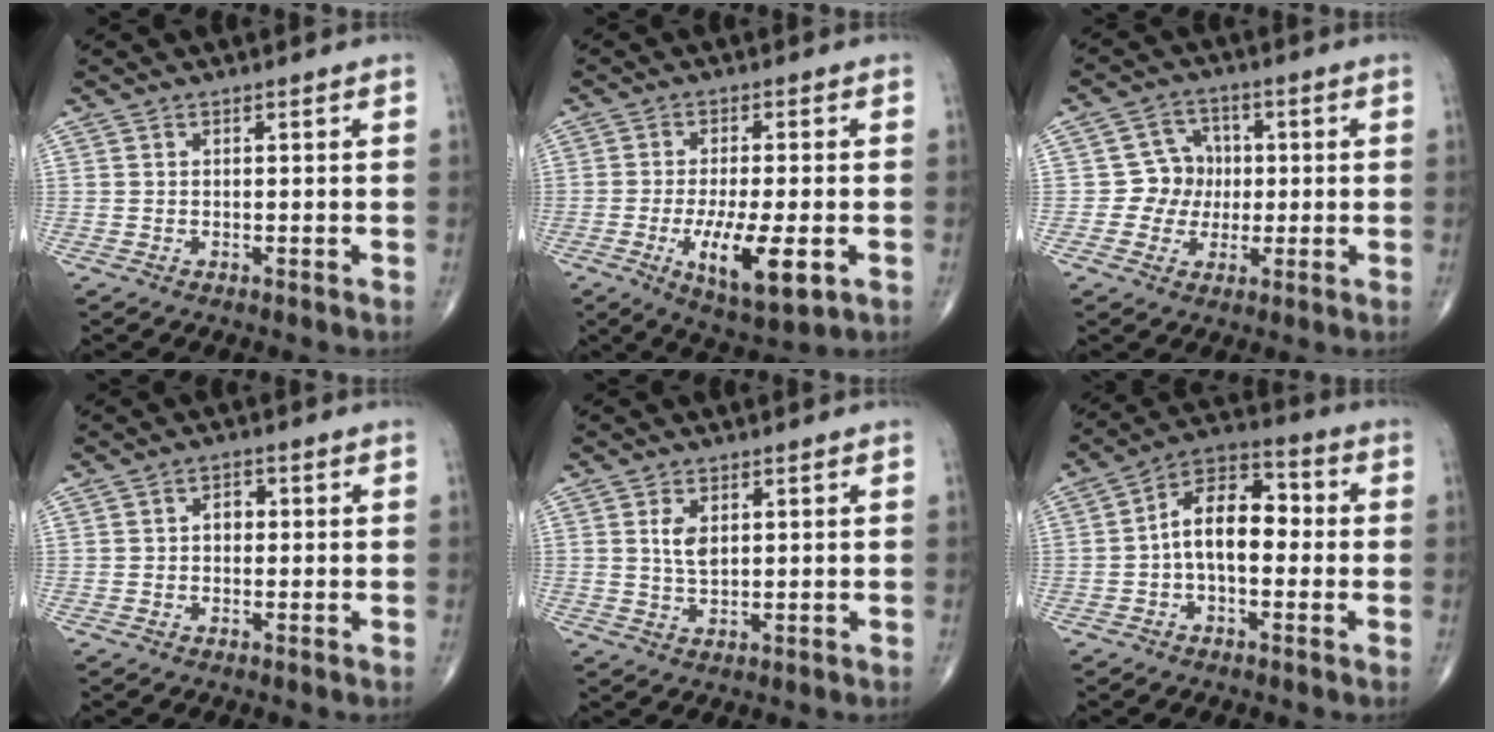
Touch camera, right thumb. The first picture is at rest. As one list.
[{"total": 11.4, "force": [-3.4, 3.5, 10.3], "torque": [-0.173, -0.015, -0.050]}, {"total": 6.5, "force": [-0.2, 6.2, 2.0], "torque": [0.009, 0.016, -0.011]}, {"total": 2.3, "force": [0.0, 1.8, 1.5], "torque": [-0.011, 0.009, -0.005]}, {"total": 3.8, "force": [1.0, 2.1, 3.0], "torque": [-0.053, -0.007, 0.023]}, {"total": 11.6, "force": [-0.4, 6.6, 9.5], "torque": [-0.137, 0.036, -0.019]}]